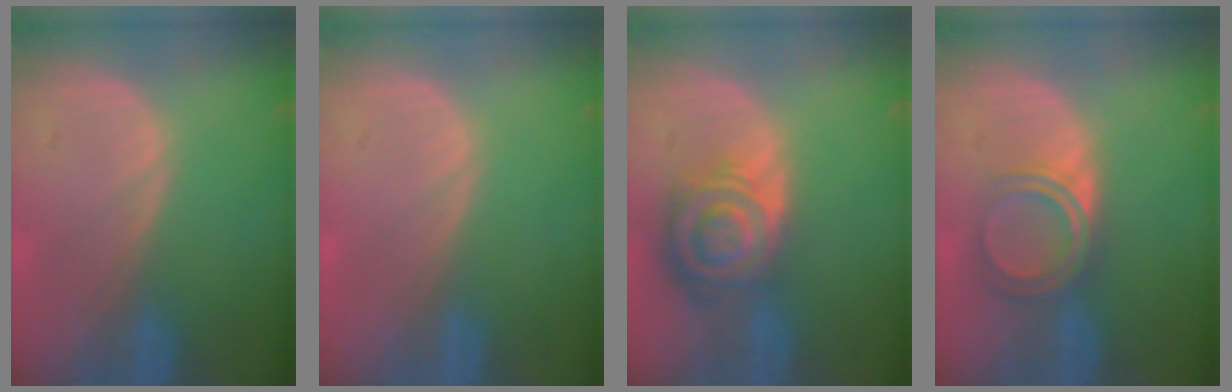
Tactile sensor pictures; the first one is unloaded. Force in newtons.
{"total": 0.0}
{"total": 8.6, "press": 7.4, "slide": 4.3}
{"total": 4.9, "press": 4.4, "slide": 2.2}